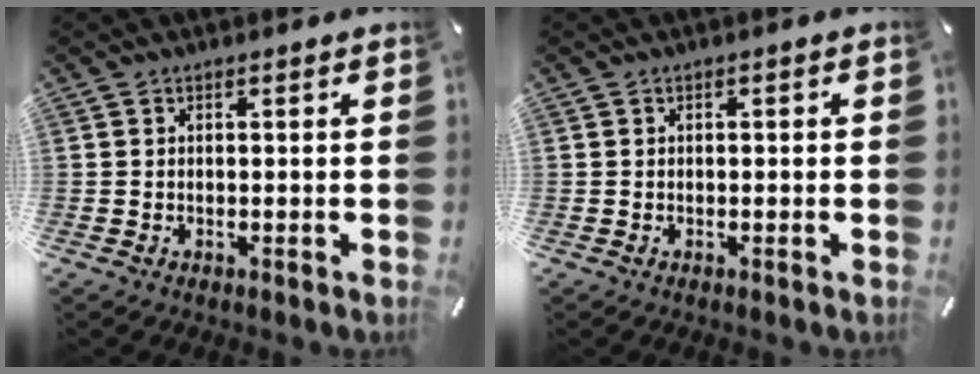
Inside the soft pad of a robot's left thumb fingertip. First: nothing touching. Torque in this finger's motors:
{"motor_torque": [-0.21, -0.54, 0.00, 0.12, -0.01]}